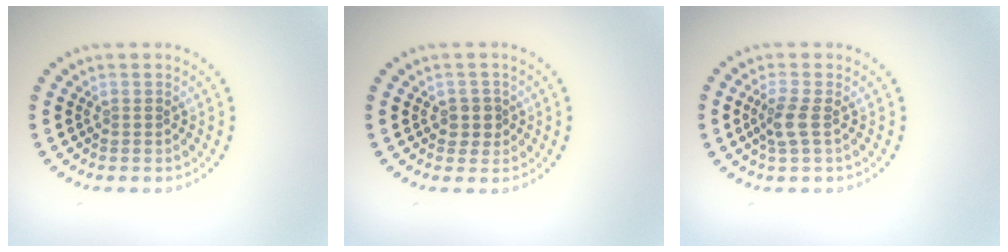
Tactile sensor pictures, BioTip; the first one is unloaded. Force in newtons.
{"total": 1.8, "press": 1.6, "slide": 0.8}
{"total": 2.0, "press": 1.7, "slide": 1.0}